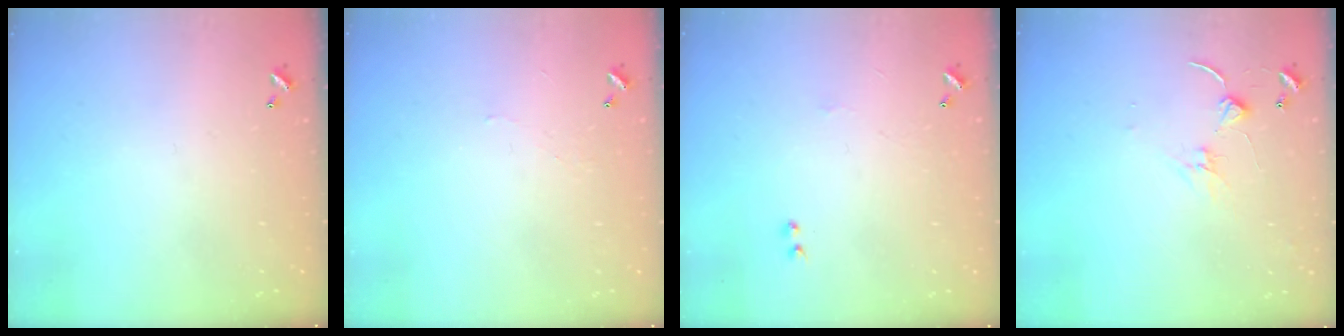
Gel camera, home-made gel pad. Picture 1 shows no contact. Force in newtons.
{"total": 2.1, "press": 2.1, "slide": 0.6}
{"total": 0.9, "press": 0.8, "slide": 0.5}
{"total": 0.6, "press": 0.5, "slide": 0.3}